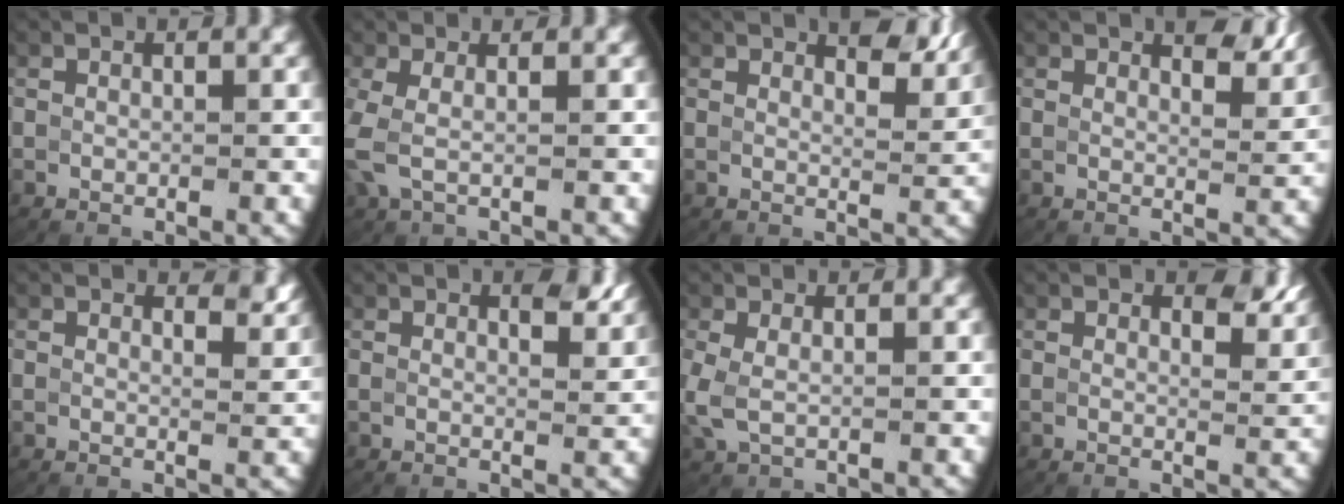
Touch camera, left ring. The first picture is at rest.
{"total": 2.5, "force": [0.2, 1.2, 2.1], "torque": [-0.071, -0.009, 0.009]}
{"total": 3.7, "force": [3.0, 0.5, 2.1], "torque": [-0.032, -0.008, 0.046]}
{"total": 3.5, "force": [2.9, 0.4, 1.9], "torque": [-0.031, -0.009, 0.045]}
{"total": 2.4, "force": [1.9, 0.4, 1.4], "torque": [-0.017, -0.011, 0.031]}
{"total": 2.5, "force": [1.8, 0.3, 1.8], "torque": [-0.024, -0.009, 0.028]}
{"total": 2.6, "force": [0.1, 1.6, 2.1], "torque": [-0.066, -0.014, 0.013]}
{"total": 3.0, "force": [2.2, 0.6, 2.0], "torque": [-0.026, -0.010, 0.034]}